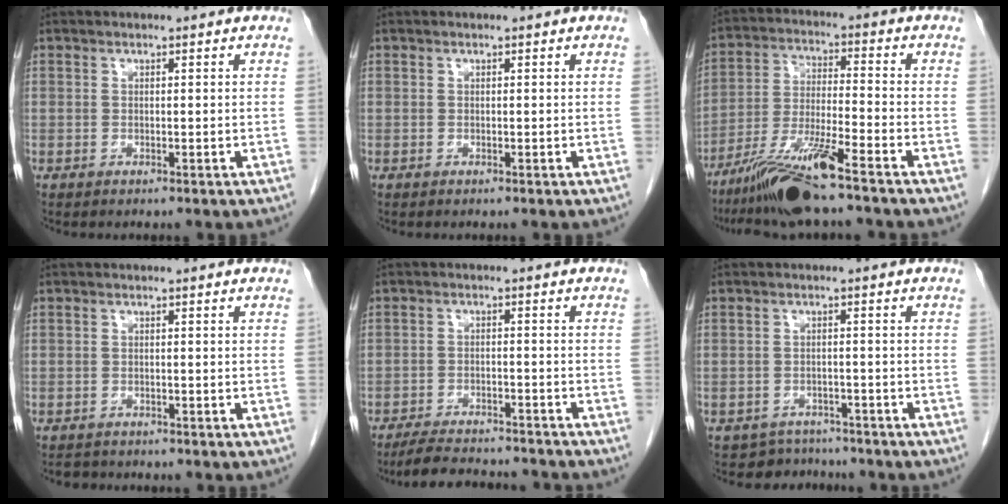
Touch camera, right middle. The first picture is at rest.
{"total": 0.0}
{"total": 11.3, "force": [-8.3, -0.2, 7.6], "torque": [-0.150, -0.027, -0.153]}
{"total": 1.7, "force": [-1.6, 0.6, -0.1], "torque": [-0.006, -0.005, -0.026]}
{"total": 10.6, "force": [-10.0, 1.5, 3.4], "torque": [-0.054, -0.003, -0.143]}
{"total": 4.0, "force": [-3.6, 1.5, -1.2], "torque": [0.020, 0.016, -0.054]}